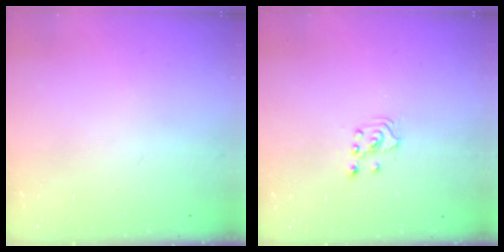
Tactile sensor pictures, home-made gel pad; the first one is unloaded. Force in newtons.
{"total": 2.5, "press": 2.4, "slide": 0.9}